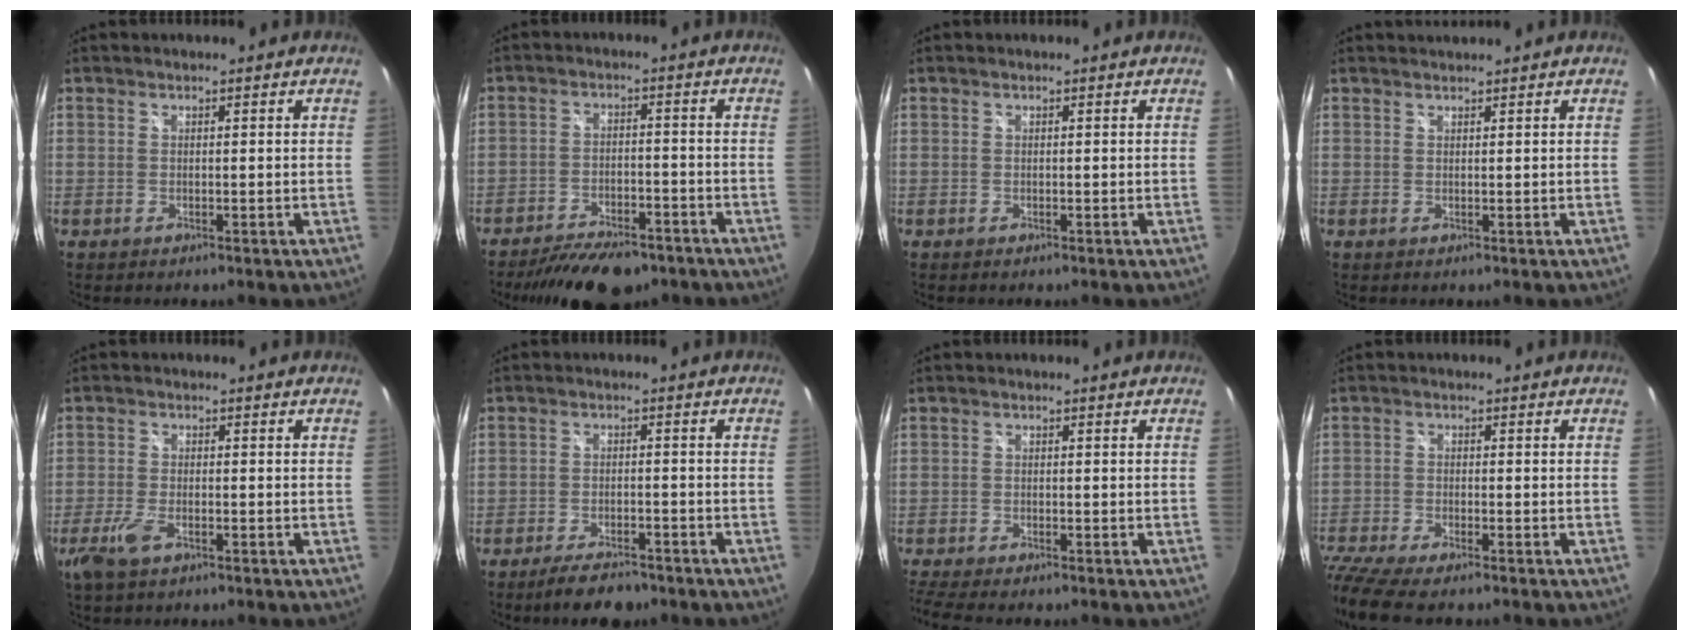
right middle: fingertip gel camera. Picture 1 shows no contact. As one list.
[{"total": 12.7, "force": [-9.9, 4.7, 6.4], "torque": [-0.134, -0.015, -0.150]}, {"total": 0.0}, {"total": 0.9, "force": [0.9, -0.2, 0.1], "torque": [0.000, 0.002, 0.016]}, {"total": 4.9, "force": [-2.8, 2.0, 3.4], "torque": [-0.089, -0.008, -0.054]}, {"total": 6.8, "force": [-5.5, 2.0, 3.4], "torque": [-0.079, -0.006, -0.090]}, {"total": 5.7, "force": [-4.9, 0.2, 2.8], "torque": [-0.077, -0.029, -0.088]}, {"total": 9.0, "force": [-7.6, 1.0, 4.6], "torque": [-0.123, -0.042, -0.140]}]